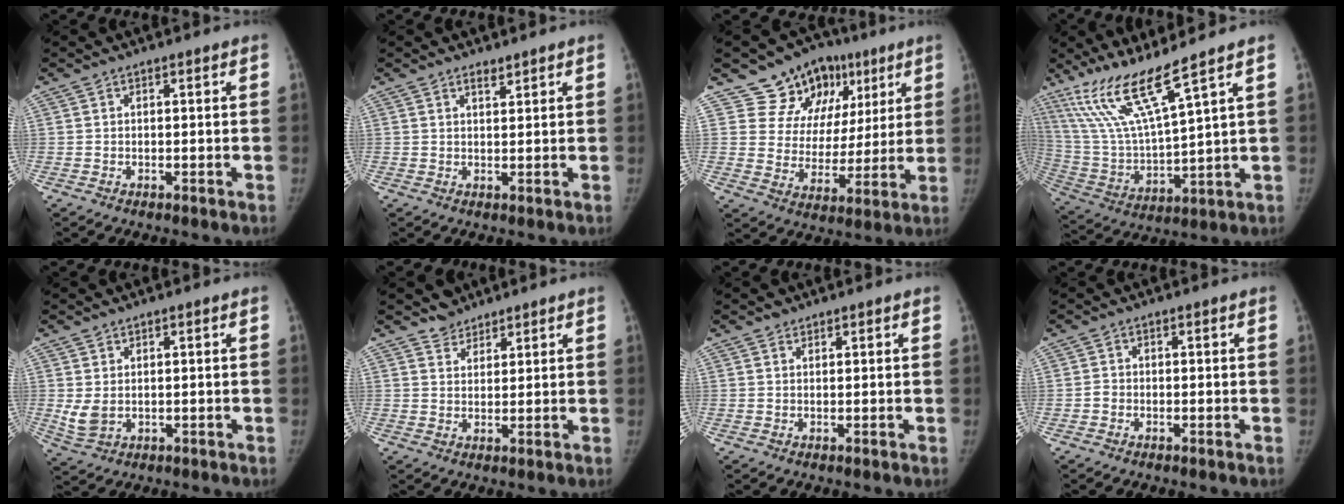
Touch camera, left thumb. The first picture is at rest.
{"total": 1.5, "force": [1.3, 0.5, 0.6], "torque": [-0.005, -0.010, 0.021]}
{"total": 15.3, "force": [8.5, 11.7, 5.0], "torque": [-0.013, -0.019, 0.133]}
{"total": 13.7, "force": [9.8, 0.2, 9.6], "torque": [-0.193, -0.057, 0.206]}
{"total": 3.6, "force": [0.5, 2.6, 2.4], "torque": [-0.049, -0.011, 0.021]}
{"total": 3.3, "force": [2.8, 1.7, -0.2], "torque": [0.024, -0.019, 0.042]}
{"total": 0.9, "force": [0.7, 0.5, 0.0], "torque": [0.007, -0.004, 0.008]}
{"total": 1.0, "force": [-0.5, 0.8, 0.3], "torque": [-0.004, 0.002, -0.013]}